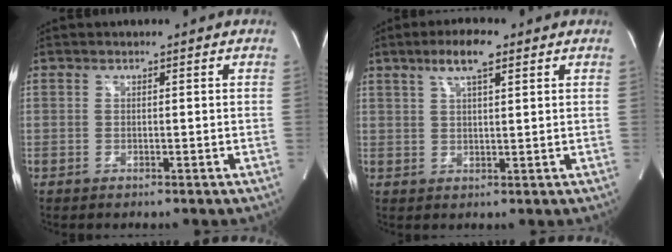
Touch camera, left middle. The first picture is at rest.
{"total": 5.5, "force": [3.3, 1.0, 4.3], "torque": [-0.084, 0.011, 0.057]}